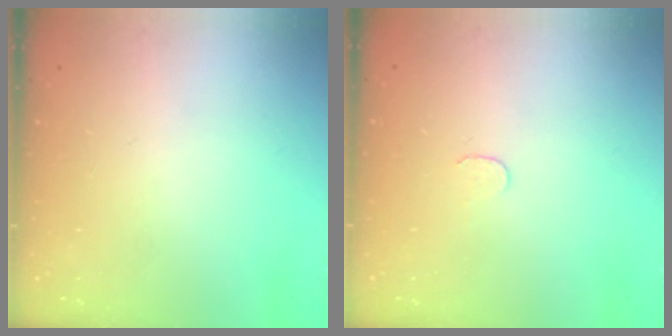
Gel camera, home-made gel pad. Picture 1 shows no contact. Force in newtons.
{"total": 3.7, "press": 3.7, "slide": 0.4}